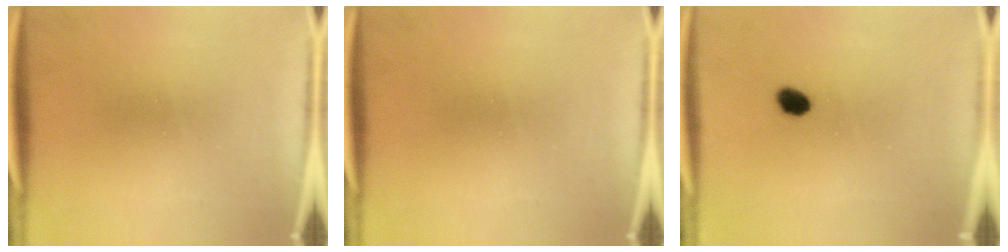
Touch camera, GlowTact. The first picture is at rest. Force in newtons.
{"total": 0.0}
{"total": 2.7}